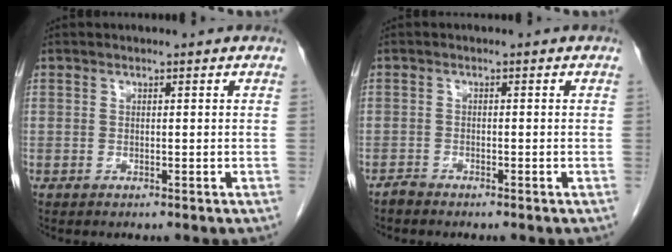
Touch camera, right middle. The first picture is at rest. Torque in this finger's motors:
{"motor_torque": [0.13, -0.07, 0.02, 0.01]}